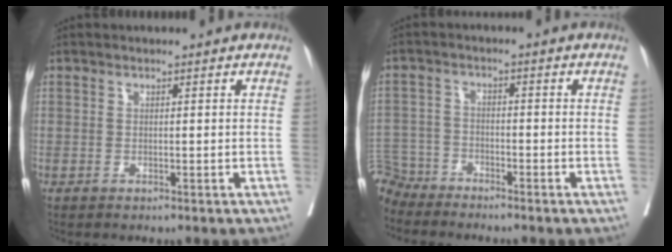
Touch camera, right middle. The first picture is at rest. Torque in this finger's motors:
{"motor_torque": [1.03, -1.11, 0.87, 0.01]}